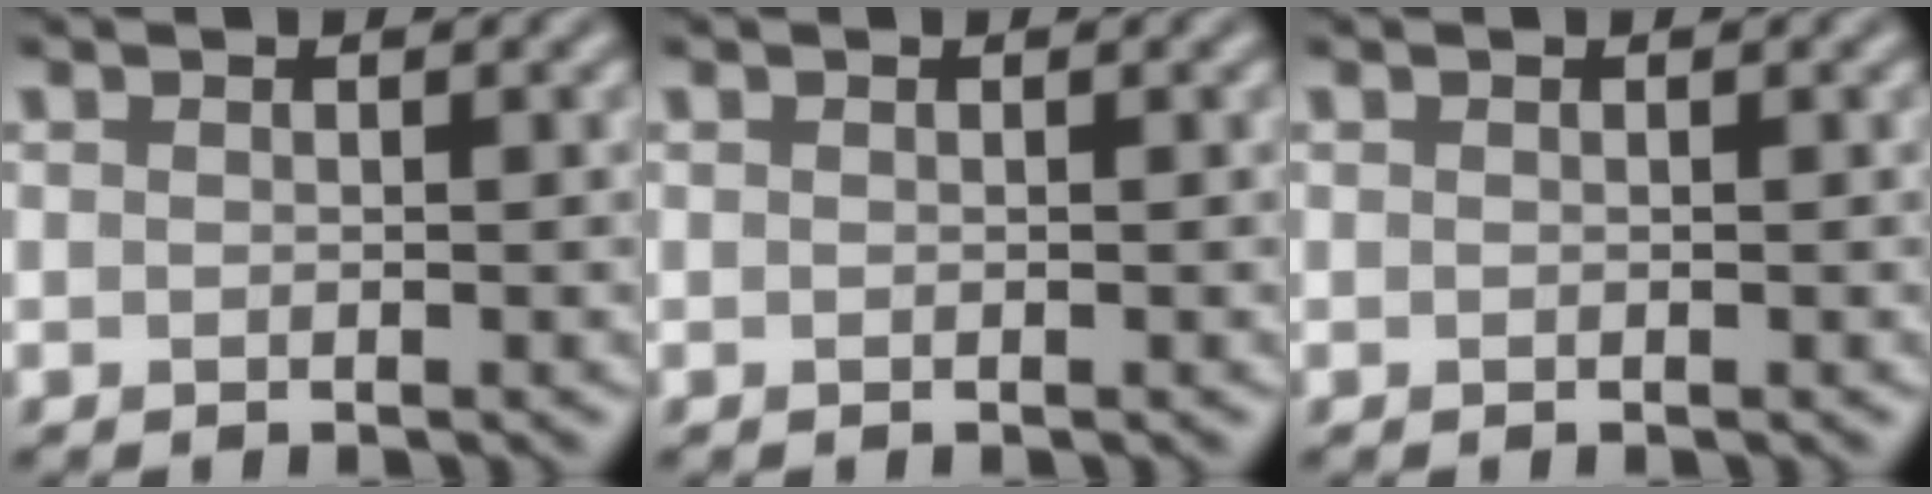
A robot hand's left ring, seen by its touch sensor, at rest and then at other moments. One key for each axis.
{"total": 0.0}
{"total": 0.0}